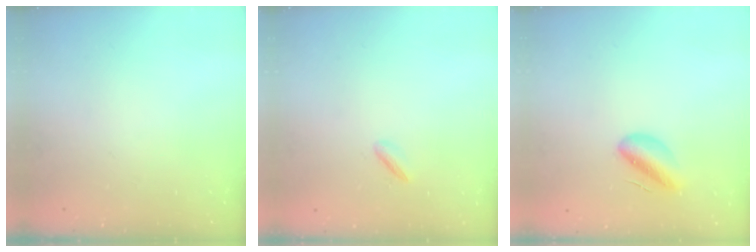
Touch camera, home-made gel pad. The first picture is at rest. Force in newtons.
{"total": 1.9, "press": 1.8, "slide": 0.5}
{"total": 6.9, "press": 6.5, "slide": 2.1}